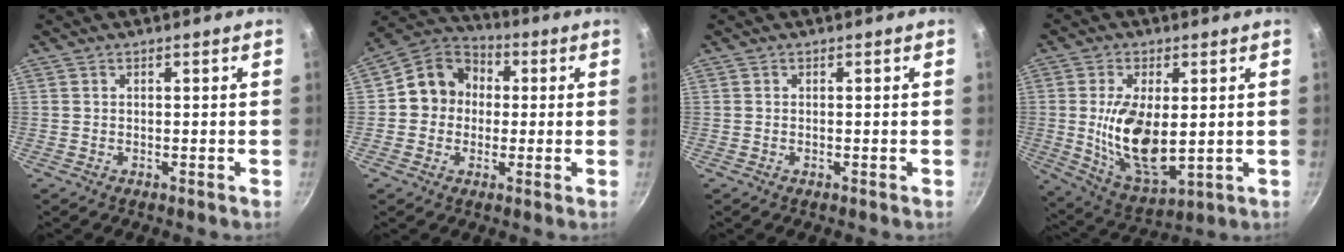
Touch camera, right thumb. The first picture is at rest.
{"total": 10.7, "force": [0.6, 9.5, 4.9], "torque": [-0.040, 0.025, -0.013]}
{"total": 0.0}
{"total": 14.5, "force": [0.5, 7.2, 12.6], "torque": [-0.223, -0.017, 0.022]}